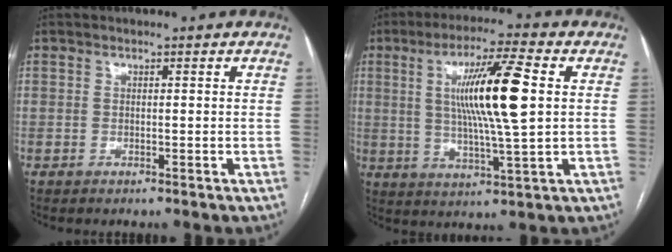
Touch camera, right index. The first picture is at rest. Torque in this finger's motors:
{"motor_torque": [1.02, -0.10, 0.78, 0.21]}